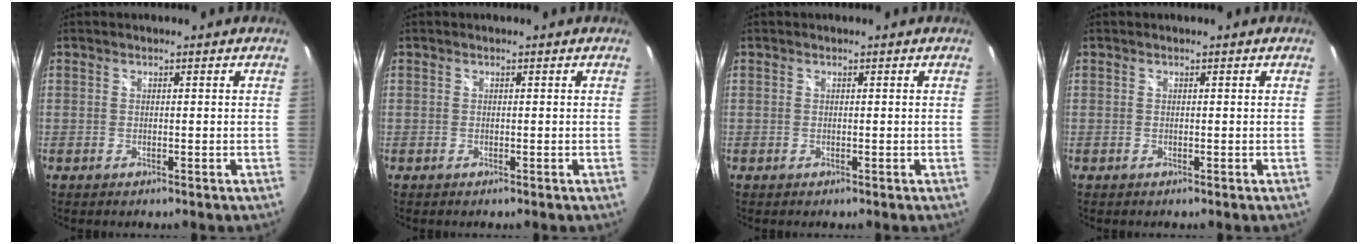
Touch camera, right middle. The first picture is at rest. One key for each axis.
{"total": 0.0}
{"total": 0.0}
{"total": 0.0}